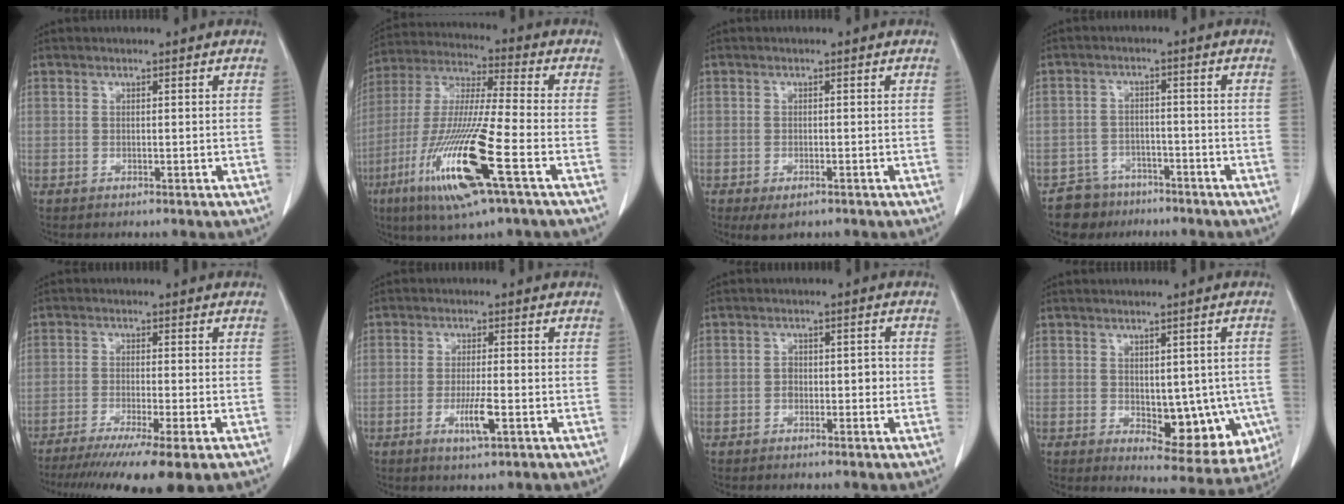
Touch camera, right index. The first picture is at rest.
{"total": 19.1, "force": [-7.6, 0.9, 17.5], "torque": [-0.383, -0.034, -0.145]}
{"total": 2.4, "force": [-1.3, 1.2, 1.6], "torque": [-0.027, -0.004, -0.011]}
{"total": 5.3, "force": [-3.8, 3.6, -0.7], "torque": [0.018, 0.013, -0.063]}
{"total": 14.1, "force": [-10.4, 0.3, 9.5], "torque": [-0.125, -0.037, -0.162]}
{"total": 4.6, "force": [-1.7, 0.3, 4.2], "torque": [-0.080, -0.008, -0.029]}
{"total": 2.7, "force": [-0.7, 1.7, 2.0], "torque": [-0.021, 0.011, -0.010]}
{"total": 9.4, "force": [-1.9, 5.0, 7.8], "torque": [-0.074, -0.001, -0.011]}